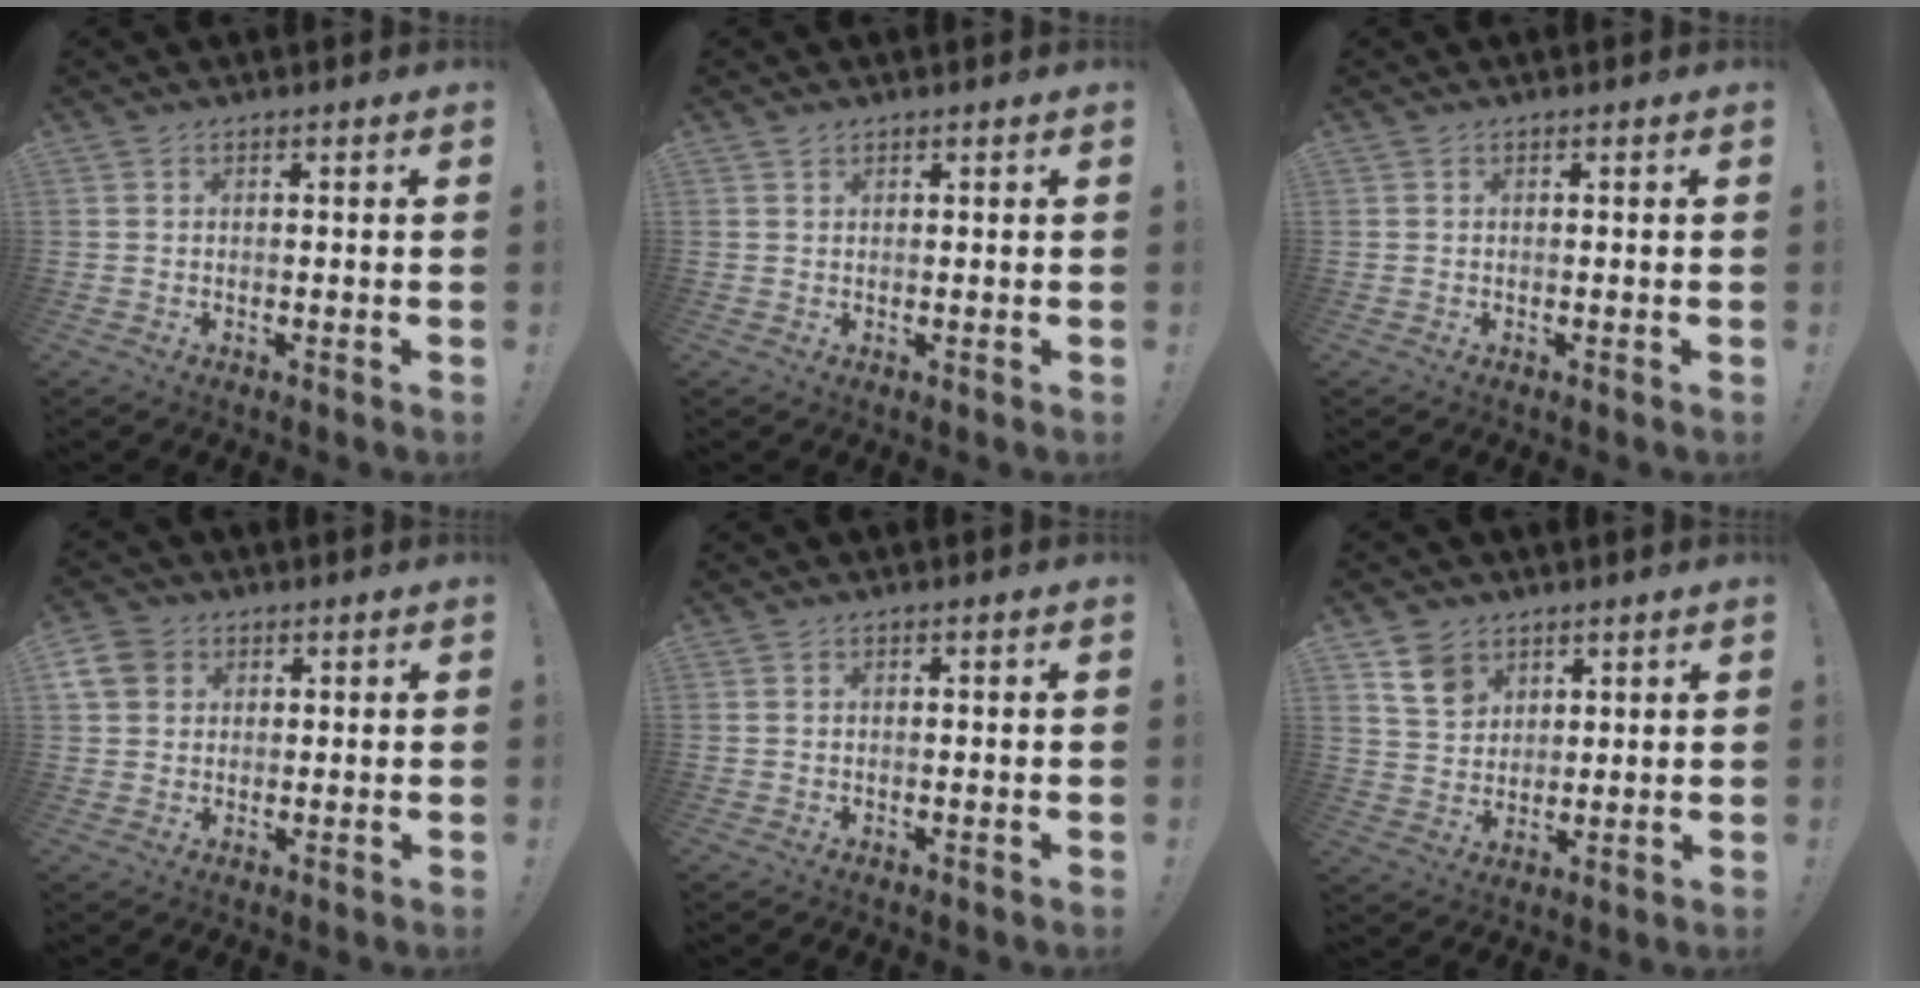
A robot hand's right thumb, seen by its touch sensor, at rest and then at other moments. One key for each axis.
{"total": 1.0, "fx": 0.8, "fy": 0.5, "fz": 0.2, "tx": 0.000, "ty": -0.002, "tz": 0.016}
{"total": 0.0}
{"total": 7.0, "fx": 2.7, "fy": 5.8, "fz": 2.8, "tx": -0.056, "ty": -0.005, "tz": 0.055}
{"total": 0.0}
{"total": 8.8, "fx": 5.3, "fy": 6.4, "fz": 2.8, "tx": -0.035, "ty": -0.031, "tz": 0.104}